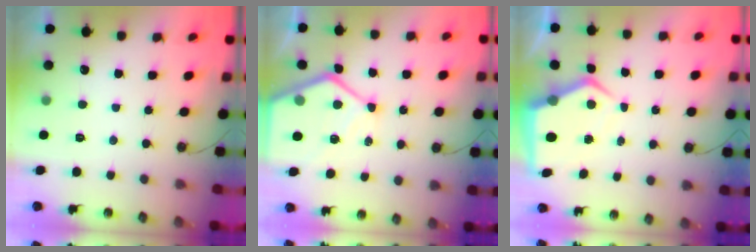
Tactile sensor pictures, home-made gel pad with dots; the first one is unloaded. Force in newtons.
{"total": 14.5, "press": 14.4, "slide": 1.3}
{"total": 7.4, "press": 7.3, "slide": 1.0}